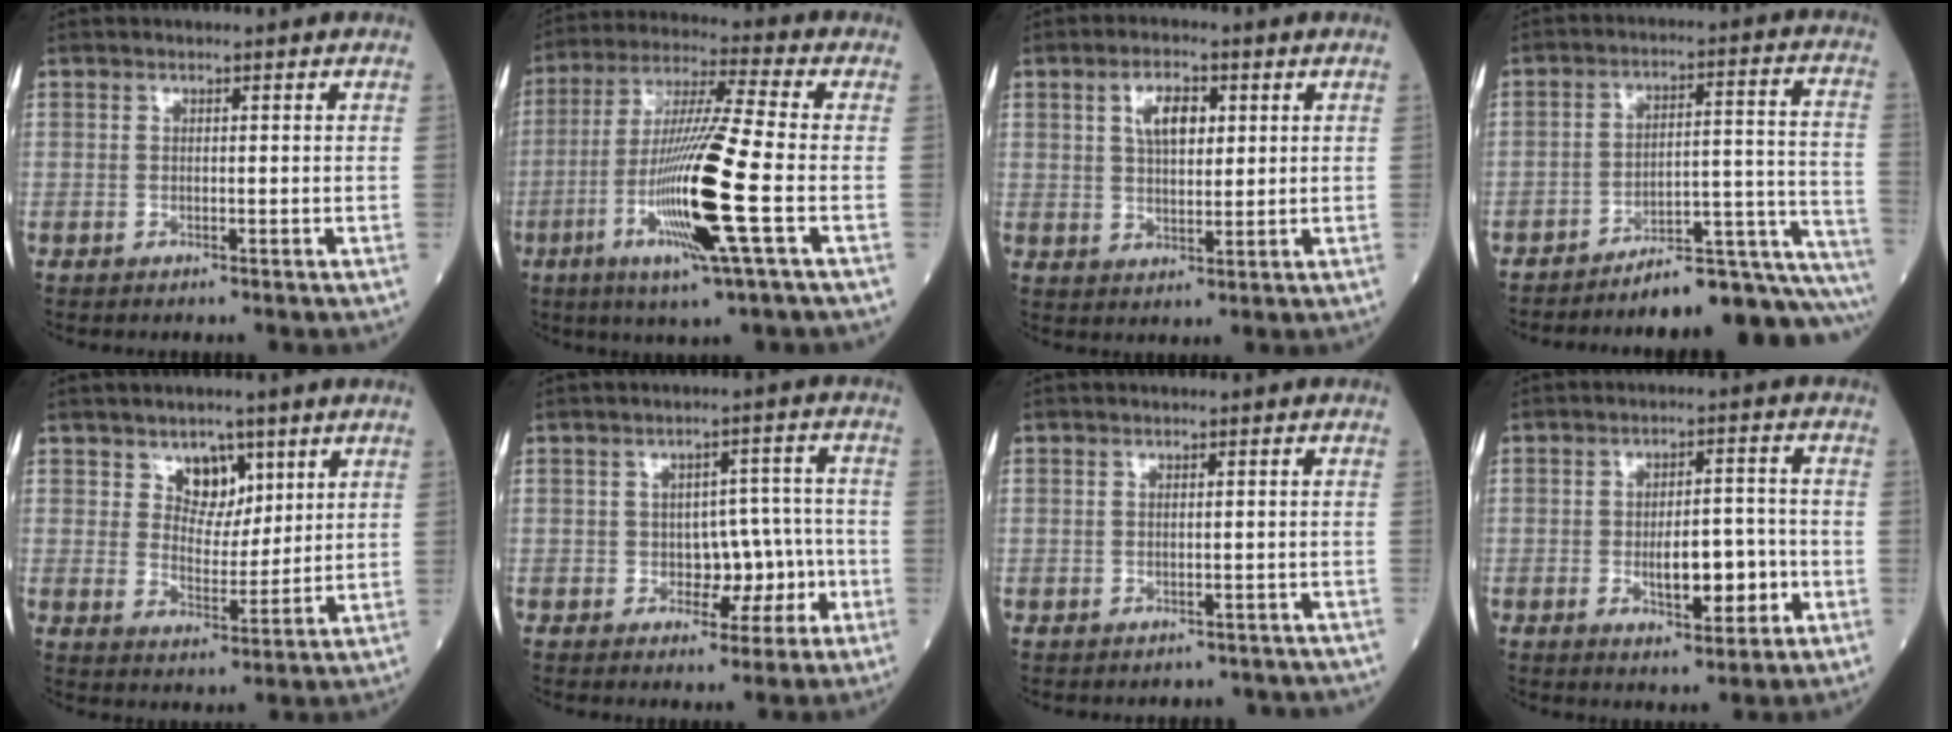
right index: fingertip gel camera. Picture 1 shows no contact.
{"total": 15.5, "force": [-4.4, -0.8, 14.8], "torque": [-0.301, -0.018, -0.089]}
{"total": 5.5, "force": [1.9, 2.4, 4.6], "torque": [-0.090, 0.009, 0.037]}
{"total": 18.8, "force": [-17.3, 0.4, 7.4], "torque": [-0.040, 0.038, -0.233]}
{"total": 5.4, "force": [3.2, 3.4, 2.8], "torque": [-0.041, -0.002, 0.056]}
{"total": 5.9, "force": [-2.1, 3.7, 4.1], "torque": [-0.049, 0.027, -0.024]}
{"total": 5.2, "force": [-4.7, 2.0, 0.6], "torque": [-0.004, 0.004, -0.047]}
{"total": 7.3, "force": [-2.1, 2.5, 6.5], "torque": [-0.107, 0.004, -0.028]}